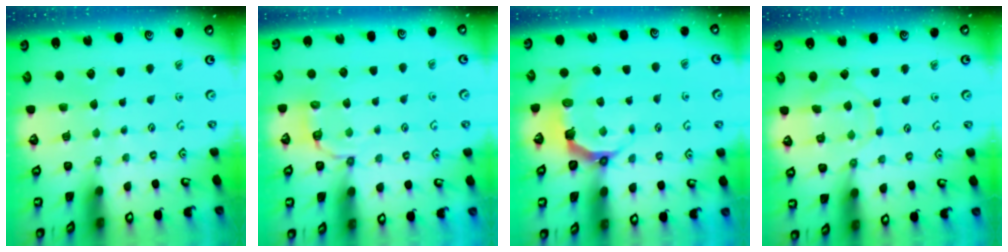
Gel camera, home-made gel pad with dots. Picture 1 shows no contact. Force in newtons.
{"total": 4.0, "press": 3.5, "slide": 1.9}
{"total": 5.3, "press": 3.5, "slide": 4.0}
{"total": 8.2, "press": 8.1, "slide": 1.0}